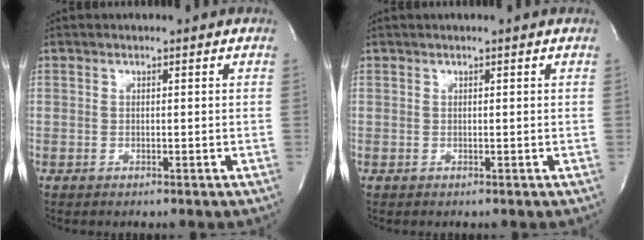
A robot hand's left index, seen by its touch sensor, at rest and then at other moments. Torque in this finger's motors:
{"motor_torque": [0.14, -0.15, 0.18, 0.02]}